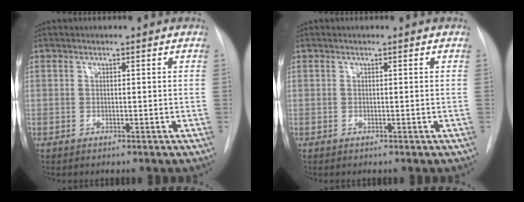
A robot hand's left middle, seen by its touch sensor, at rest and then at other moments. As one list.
[{"total": 0.0}]